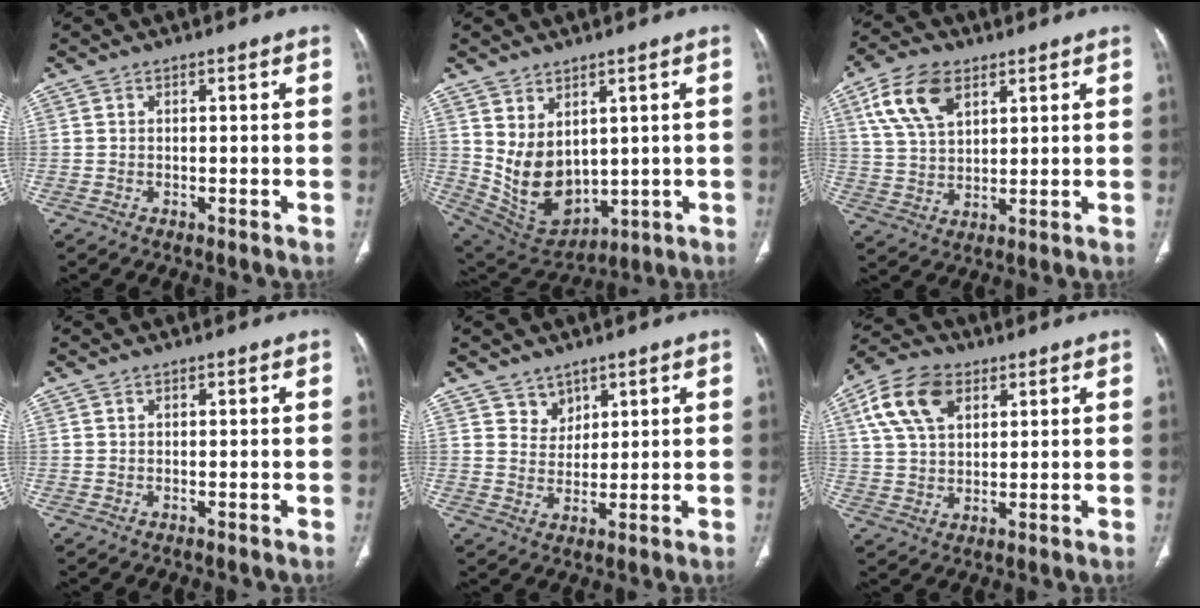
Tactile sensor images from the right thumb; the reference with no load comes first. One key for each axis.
{"total": 12.1, "fx": 1.8, "fy": 8.4, "fz": 8.5, "tx": -0.127, "ty": -0.020, "tz": 0.075}
{"total": 11.2, "fx": 5.2, "fy": 6.6, "fz": 7.4, "tx": -0.131, "ty": -0.007, "tz": 0.102}
{"total": 0.0}
{"total": 3.9, "fx": 2.8, "fy": 2.7, "fz": 0.0, "tx": 0.028, "ty": -0.024, "tz": 0.051}
{"total": 11.9, "fx": 4.9, "fy": 7.5, "fz": 7.9, "tx": -0.143, "ty": 0.004, "tz": 0.090}